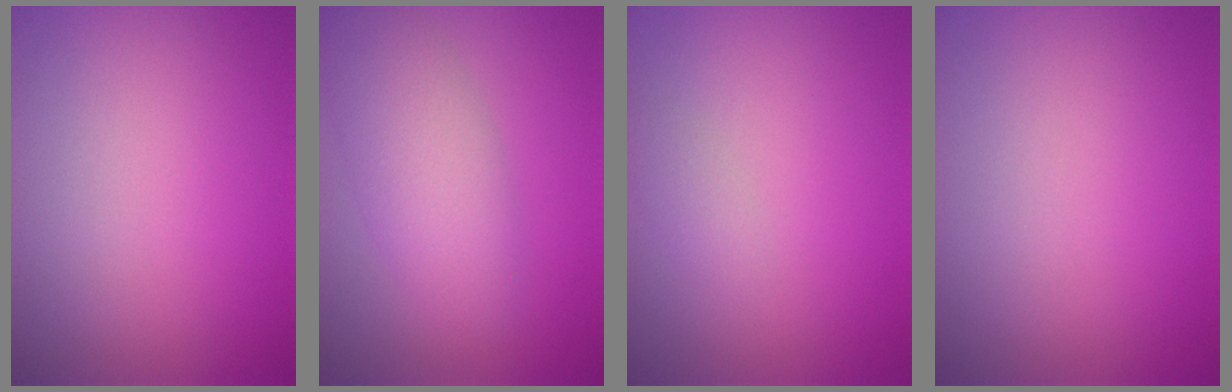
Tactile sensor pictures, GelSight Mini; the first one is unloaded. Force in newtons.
{"total": 4.5, "press": 4.5, "slide": 0.2}
{"total": 1.1, "press": 1.1, "slide": 0.0}
{"total": 0.0}